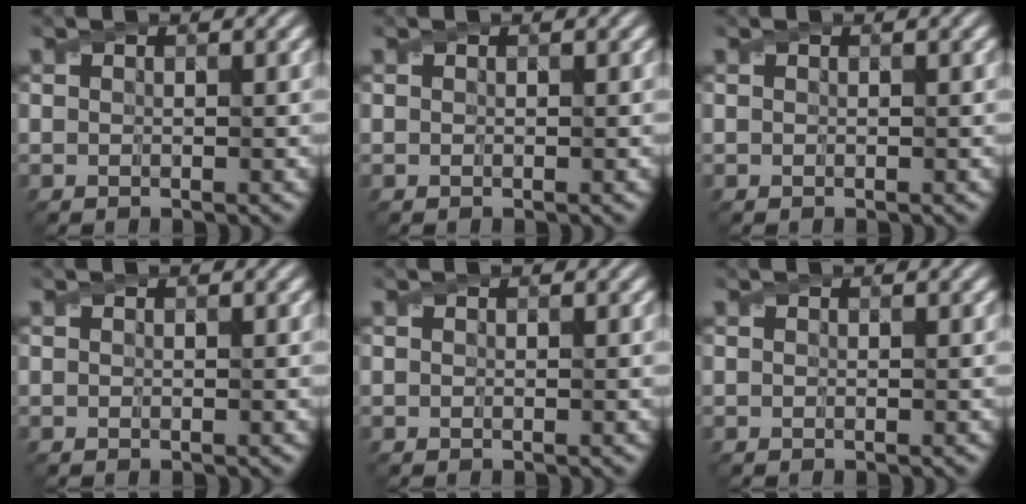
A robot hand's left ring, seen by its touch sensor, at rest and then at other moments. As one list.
[{"total": 0.0}, {"total": 0.0}, {"total": 0.0}, {"total": 0.0}, {"total": 0.0}]